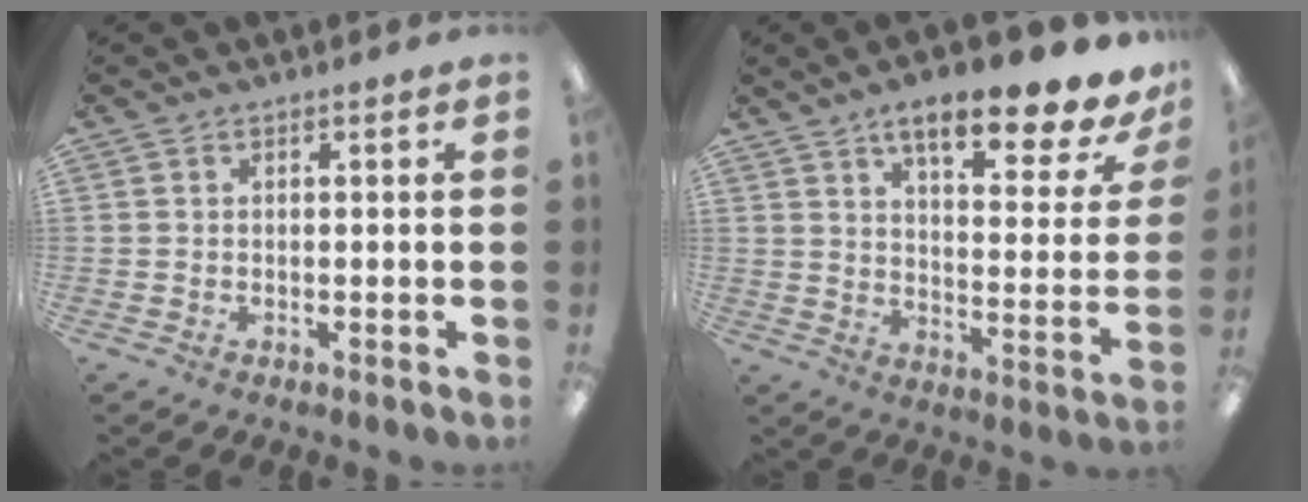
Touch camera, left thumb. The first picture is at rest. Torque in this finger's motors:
{"motor_torque": [0.47, 0.36, 1.57, -1.18, 0.03]}